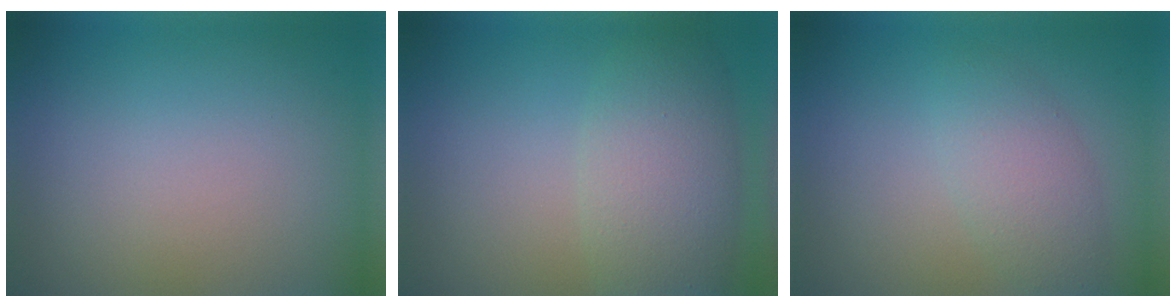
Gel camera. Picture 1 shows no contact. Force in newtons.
{"total": 4.4, "press": 4.4, "slide": 0.3}
{"total": 3.1, "press": 3.1, "slide": 0.1}